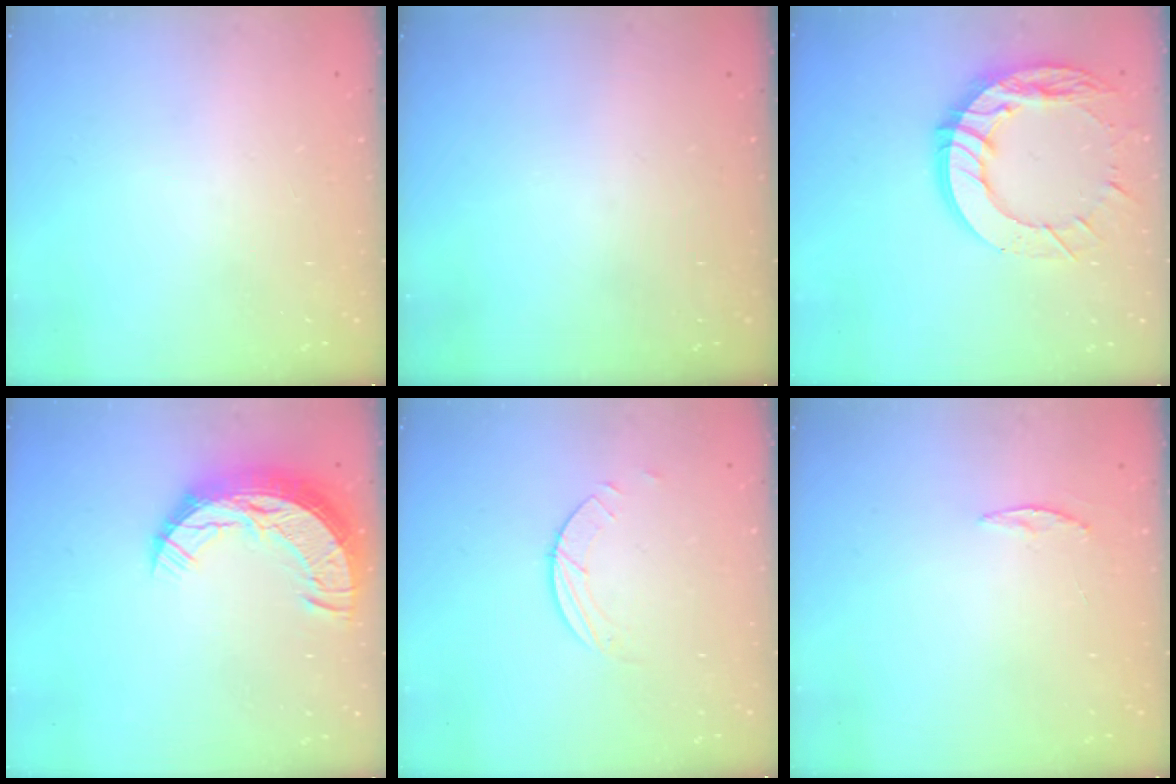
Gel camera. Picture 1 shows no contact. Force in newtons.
{"total": 0.0}
{"total": 16.7, "press": 16.6, "slide": 1.6}
{"total": 13.5, "press": 13.4, "slide": 1.2}
{"total": 1.7, "press": 1.7, "slide": 0.2}
{"total": 3.3, "press": 3.3, "slide": 0.4}